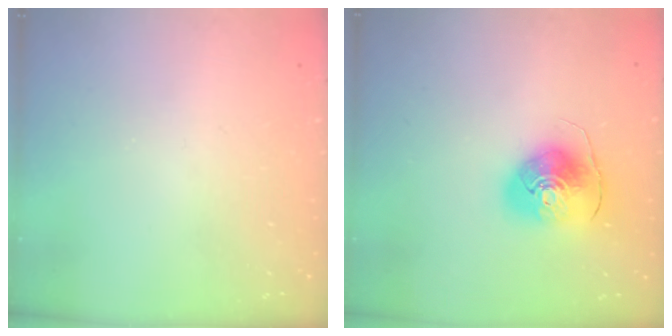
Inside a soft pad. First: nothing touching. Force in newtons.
{"total": 10.2, "press": 10.1, "slide": 1.5}